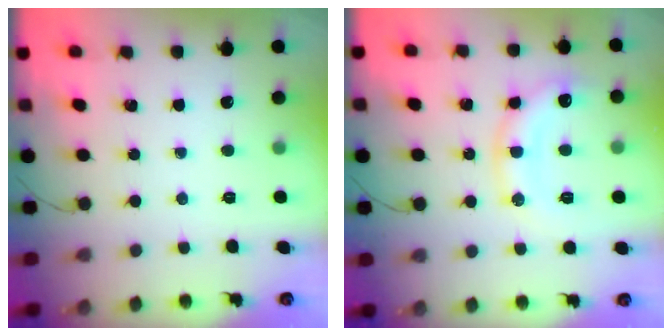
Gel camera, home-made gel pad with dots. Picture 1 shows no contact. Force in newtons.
{"total": 10.8, "press": 10.7, "slide": 0.6}